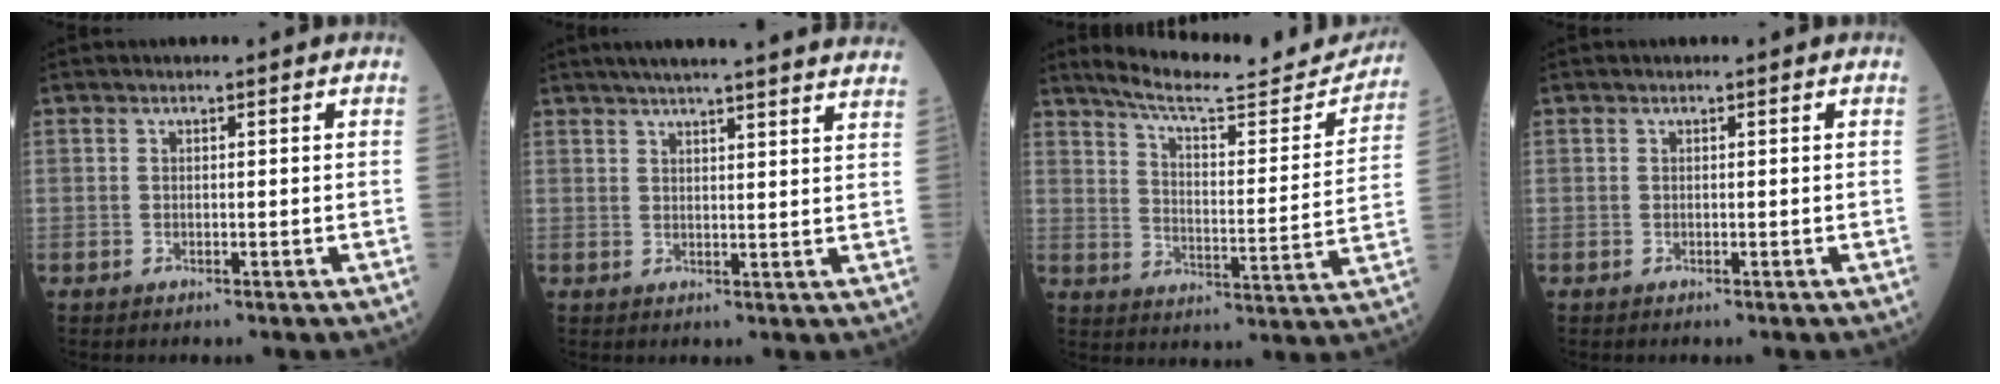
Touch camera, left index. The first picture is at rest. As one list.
[{"total": 22.0, "force": [19.9, 0.5, 9.3], "torque": [-0.135, 0.001, 0.241]}, {"total": 18.5, "force": [17.5, 2.7, 5.6], "torque": [-0.079, -0.035, 0.234]}, {"total": 0.0}]